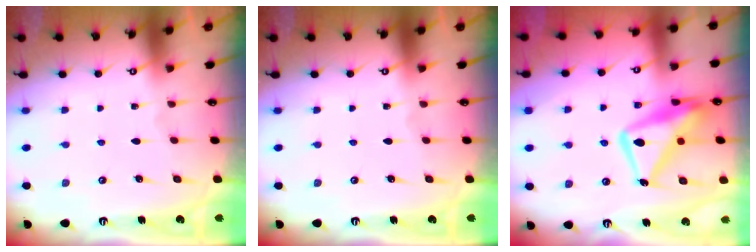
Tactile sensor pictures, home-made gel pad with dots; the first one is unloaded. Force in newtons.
{"total": 0.0}
{"total": 17.0, "press": 16.9, "slide": 1.5}